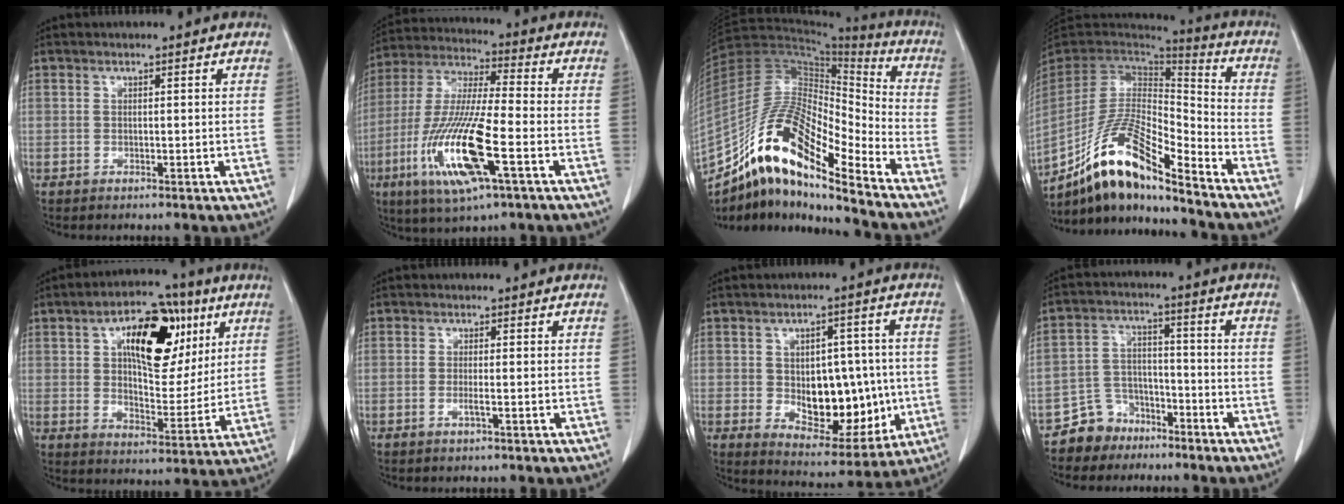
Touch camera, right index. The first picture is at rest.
{"total": 17.0, "force": [-5.9, 2.0, 15.8], "torque": [-0.330, -0.021, -0.105]}
{"total": 19.0, "force": [-13.4, 3.6, 13.0], "torque": [-0.261, 0.021, -0.242]}
{"total": 16.6, "force": [-11.9, 2.7, 11.3], "torque": [-0.213, 0.006, -0.216]}
{"total": 16.6, "force": [6.3, 7.9, 13.2], "torque": [-0.204, 0.024, 0.101]}
{"total": 1.2, "force": [-0.4, -0.2, 1.1], "torque": [-0.020, -0.001, -0.004]}
{"total": 13.6, "force": [-0.9, 7.7, 11.2], "torque": [-0.156, 0.011, 0.011]}
{"total": 6.8, "force": [-5.3, 4.3, 0.2], "torque": [0.004, 0.017, -0.097]}